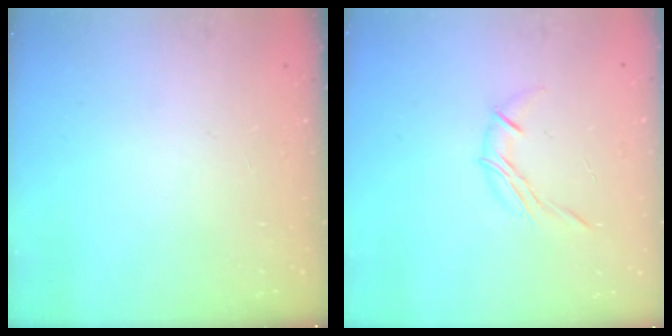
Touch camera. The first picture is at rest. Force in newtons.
{"total": 6.8, "press": 6.7, "slide": 1.0}